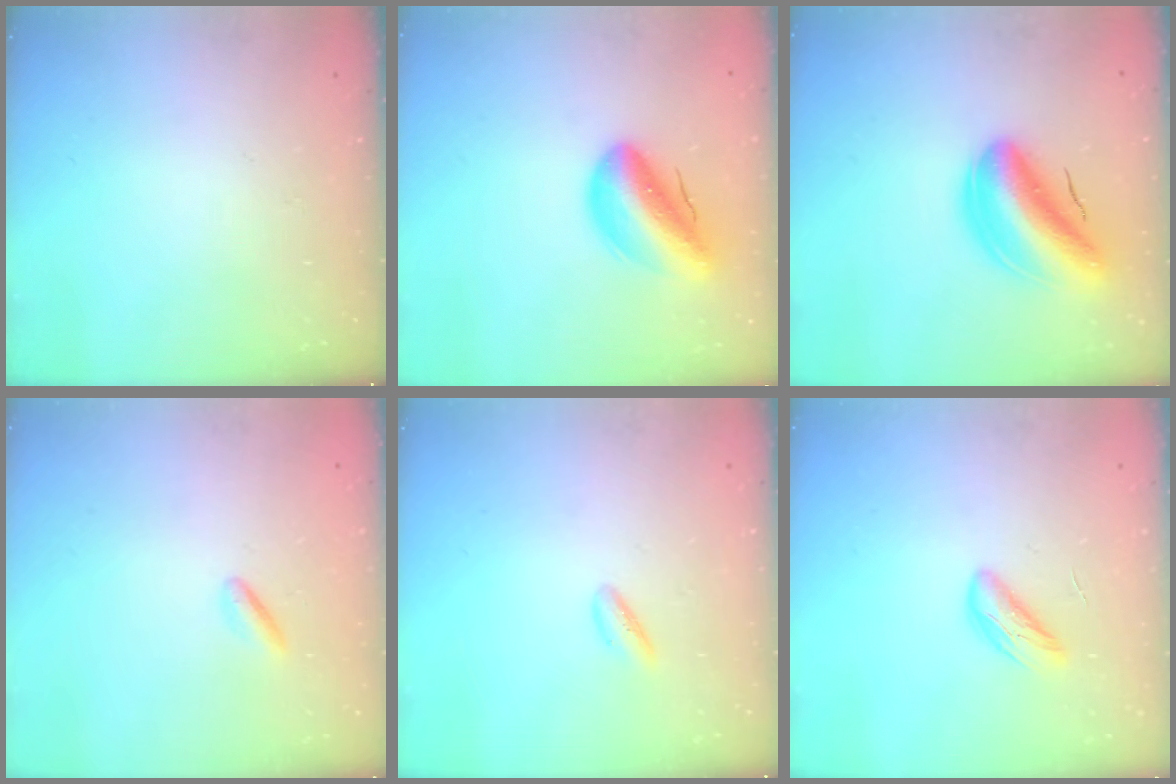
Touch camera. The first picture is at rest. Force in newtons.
{"total": 14.1, "press": 13.5, "slide": 4.0}
{"total": 14.1, "press": 13.5, "slide": 3.9}
{"total": 0.8, "press": 0.7, "slide": 0.4}
{"total": 3.0, "press": 2.8, "slide": 0.9}
{"total": 5.0, "press": 5.0, "slide": 0.4}